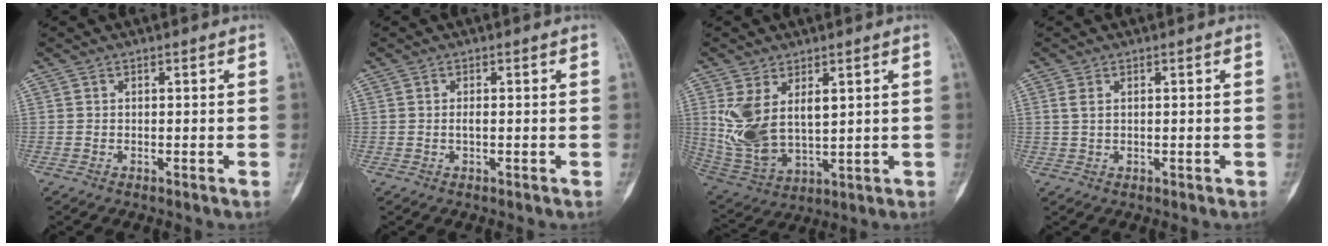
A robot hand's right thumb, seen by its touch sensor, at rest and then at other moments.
{"total": 0.9, "force": [-0.2, 0.4, 0.8], "torque": [-0.013, 0.000, -0.004]}
{"total": 12.4, "force": [3.1, 7.4, 9.4], "torque": [-0.171, -0.015, 0.082]}
{"total": 1.9, "force": [0.5, 1.3, 1.3], "torque": [-0.028, 0.002, 0.010]}